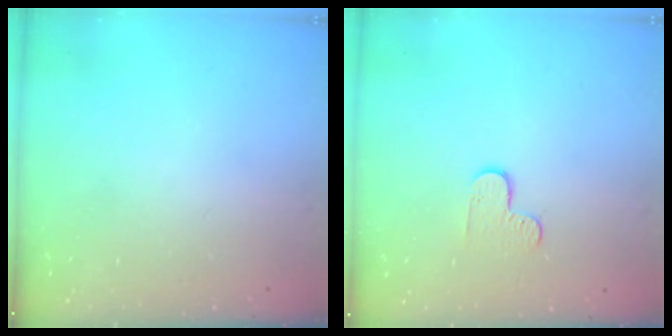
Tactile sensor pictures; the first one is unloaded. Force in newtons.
{"total": 5.5, "press": 5.4, "slide": 0.6}